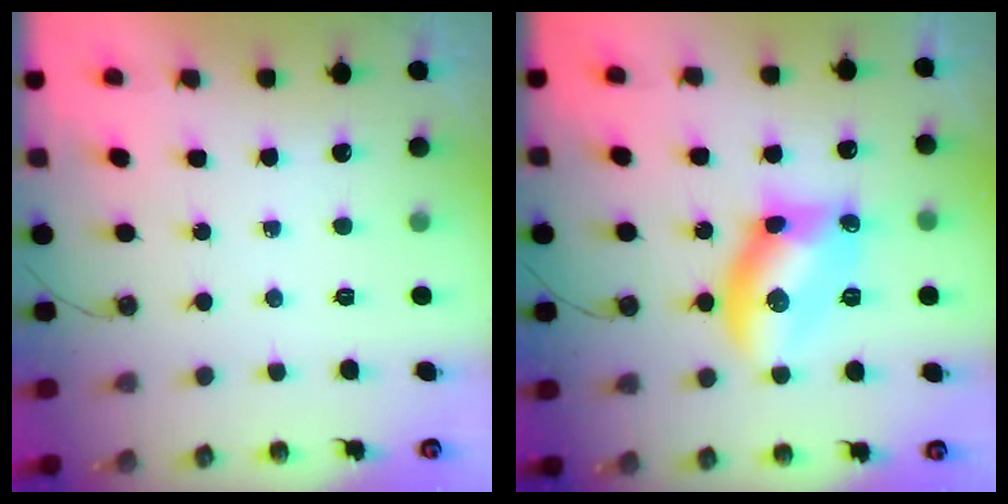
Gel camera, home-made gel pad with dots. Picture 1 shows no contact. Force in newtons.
{"total": 12.6, "press": 12.6, "slide": 0.4}